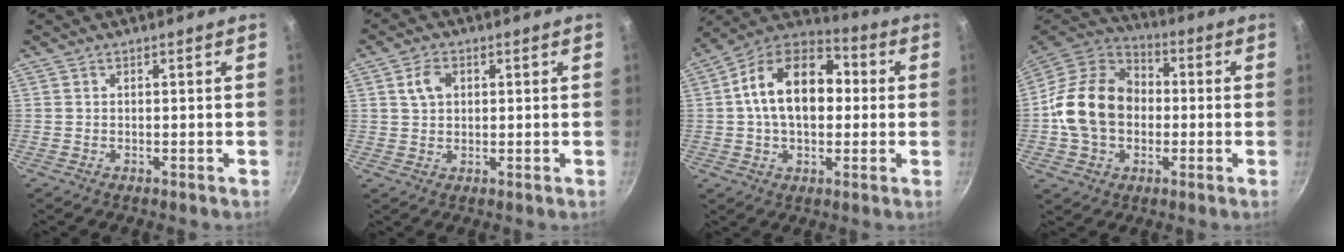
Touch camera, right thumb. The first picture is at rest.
{"total": 4.3, "force": [1.2, 3.1, 2.7], "torque": [-0.038, 0.003, 0.020]}
{"total": 18.2, "force": [1.6, 12.0, 13.7], "torque": [-0.193, 0.033, 0.006]}
{"total": 17.9, "force": [-1.1, 13.8, 11.4], "torque": [-0.172, 0.036, -0.031]}